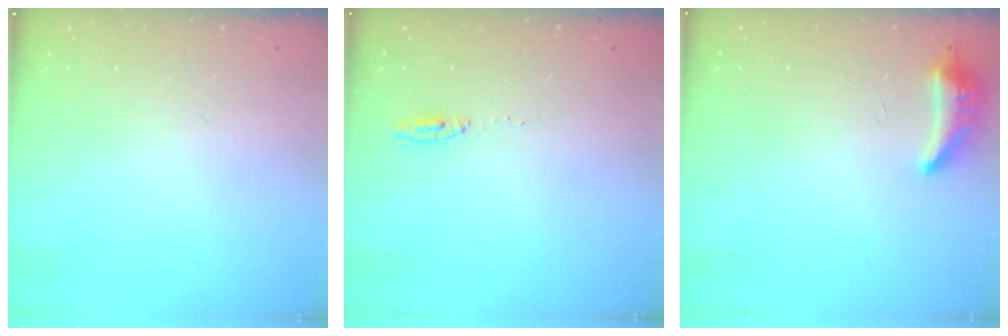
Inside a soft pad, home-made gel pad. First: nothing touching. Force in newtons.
{"total": 4.6, "press": 4.4, "slide": 1.3}
{"total": 8.3, "press": 8.1, "slide": 1.8}